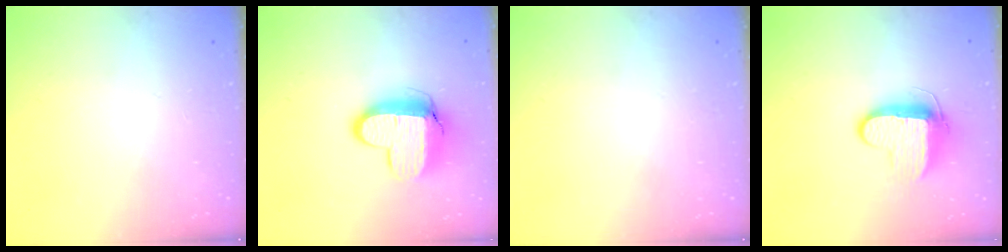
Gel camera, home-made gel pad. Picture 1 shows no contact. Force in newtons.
{"total": 12.6, "press": 12.6, "slide": 1.0}
{"total": 0.0}
{"total": 9.9, "press": 9.8, "slide": 0.5}